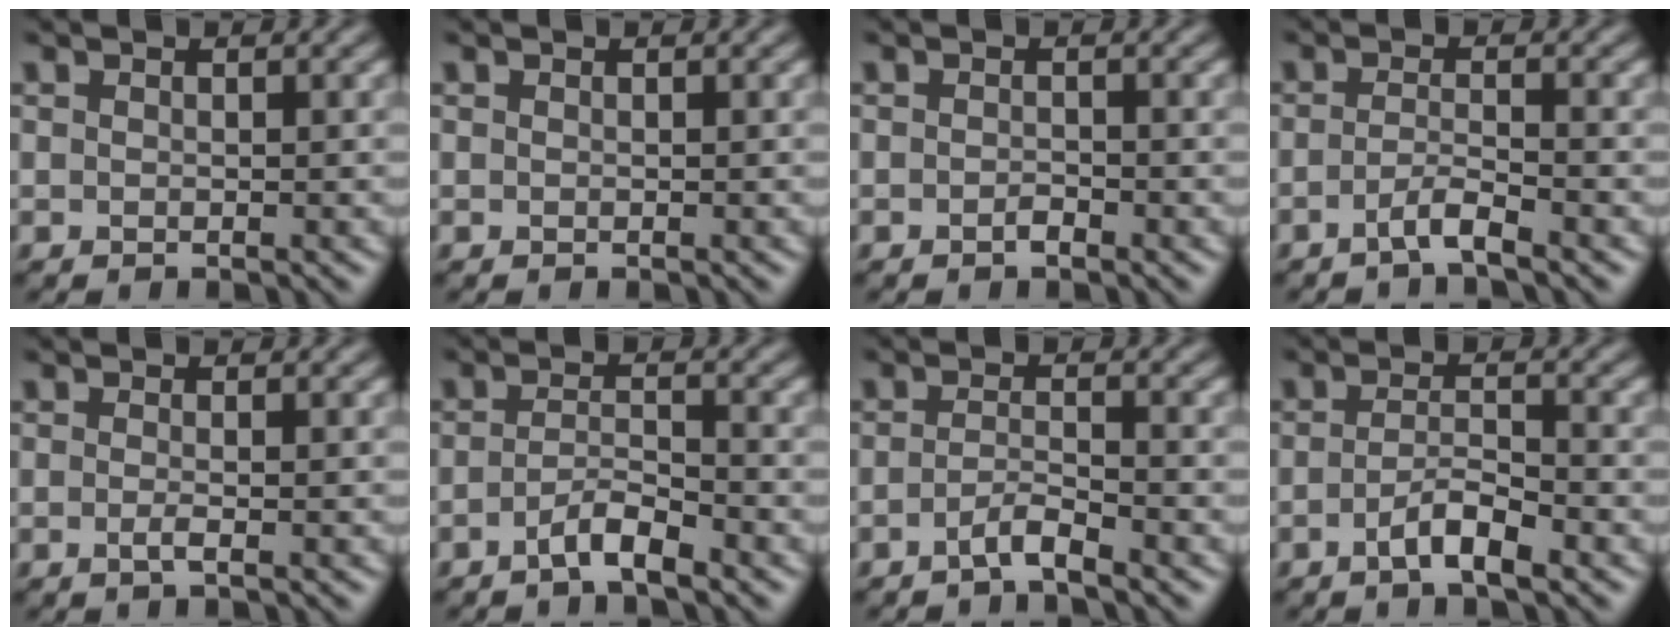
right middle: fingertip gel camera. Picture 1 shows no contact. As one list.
[{"total": 0.0}, {"total": 0.8, "force": [-0.6, 0.3, 0.6], "torque": [-0.011, 0.001, -0.010]}, {"total": 2.2, "force": [-1.4, 0.3, 1.7], "torque": [-0.030, 0.003, -0.035]}, {"total": 1.2, "force": [-0.3, 0.3, 1.1], "torque": [-0.019, -0.005, -0.008]}, {"total": 2.7, "force": [-1.8, 0.5, 2.0], "torque": [-0.037, 0.006, -0.039]}, {"total": 2.0, "force": [-1.4, 0.2, 1.4], "torque": [-0.025, 0.004, -0.034]}, {"total": 3.1, "force": [-1.6, 0.7, 2.6], "torque": [-0.048, 0.006, -0.034]}]